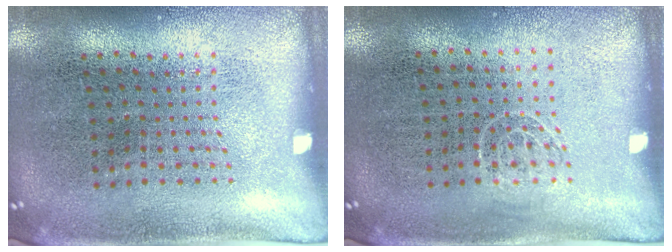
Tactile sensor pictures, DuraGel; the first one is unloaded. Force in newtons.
{"total": 0.7, "press": 0.5, "slide": 0.5}